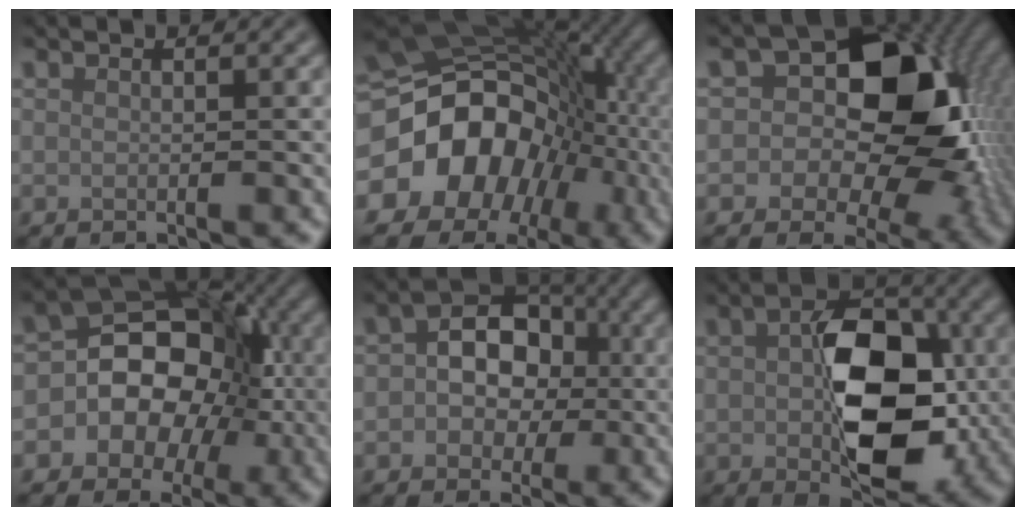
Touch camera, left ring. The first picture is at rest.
{"total": 18.8, "force": [-4.2, 15.6, 9.6], "torque": [-0.187, -0.011, -0.094]}
{"total": 14.5, "force": [1.0, 10.6, 9.9], "torque": [-0.087, 0.009, -0.012]}
{"total": 13.2, "force": [-1.3, 11.1, 7.1], "torque": [-0.102, 0.044, -0.061]}
{"total": 6.5, "force": [0.3, 5.1, 4.1], "torque": [-0.040, 0.009, -0.012]}
{"total": 10.3, "force": [0.1, 6.3, 8.2], "torque": [-0.136, -0.007, 0.008]}